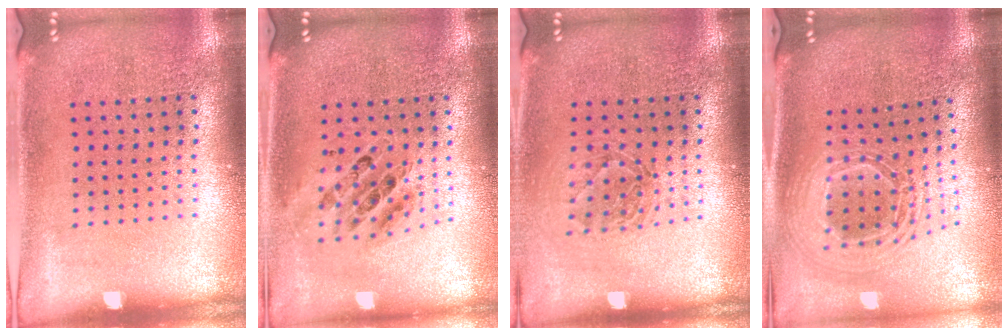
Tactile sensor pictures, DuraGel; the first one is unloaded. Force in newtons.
{"total": 0.8, "press": 0.8, "slide": 0.1}
{"total": 1.4, "press": 1.2, "slide": 0.7}
{"total": 2.3, "press": 1.7, "slide": 1.6}